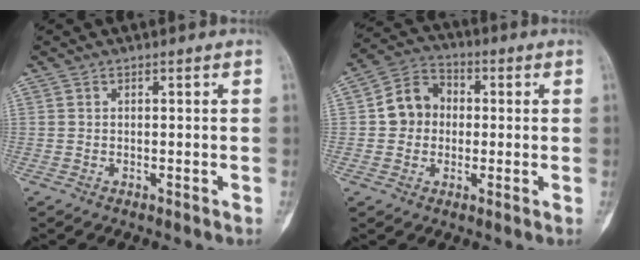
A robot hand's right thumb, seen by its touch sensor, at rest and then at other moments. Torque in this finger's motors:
{"motor_torque": [0.01, 0.00, 0.32, -0.30, 0.09]}